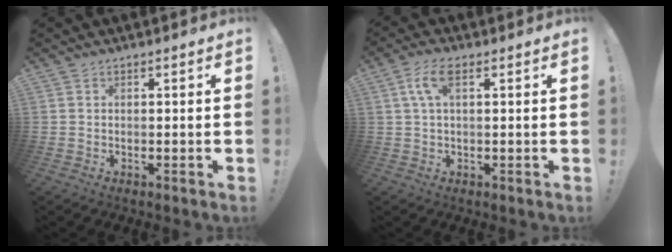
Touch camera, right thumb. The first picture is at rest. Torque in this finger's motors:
{"motor_torque": [-0.27, 0.35, -0.05, 0.06, 0.23]}